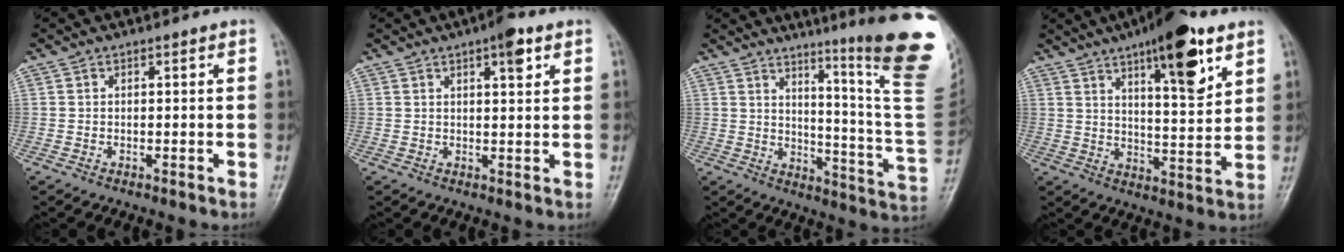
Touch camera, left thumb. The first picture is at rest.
{"total": 4.7, "force": [2.5, 1.4, 3.7], "torque": [-0.044, -0.009, 0.033]}
{"total": 23.4, "force": [14.3, 1.2, 18.4], "torque": [-0.220, -0.107, 0.189]}
{"total": 15.8, "force": [8.8, 4.6, 12.2], "torque": [-0.159, -0.041, 0.134]}